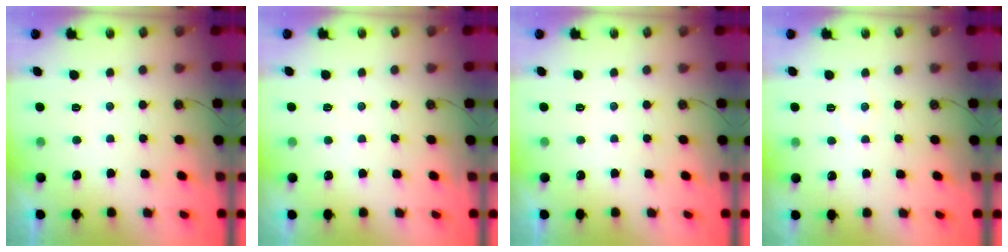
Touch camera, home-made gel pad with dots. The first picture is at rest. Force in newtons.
{"total": 3.0, "press": 2.9, "slide": 0.5}
{"total": 0.0}
{"total": 3.3, "press": 3.2, "slide": 0.4}